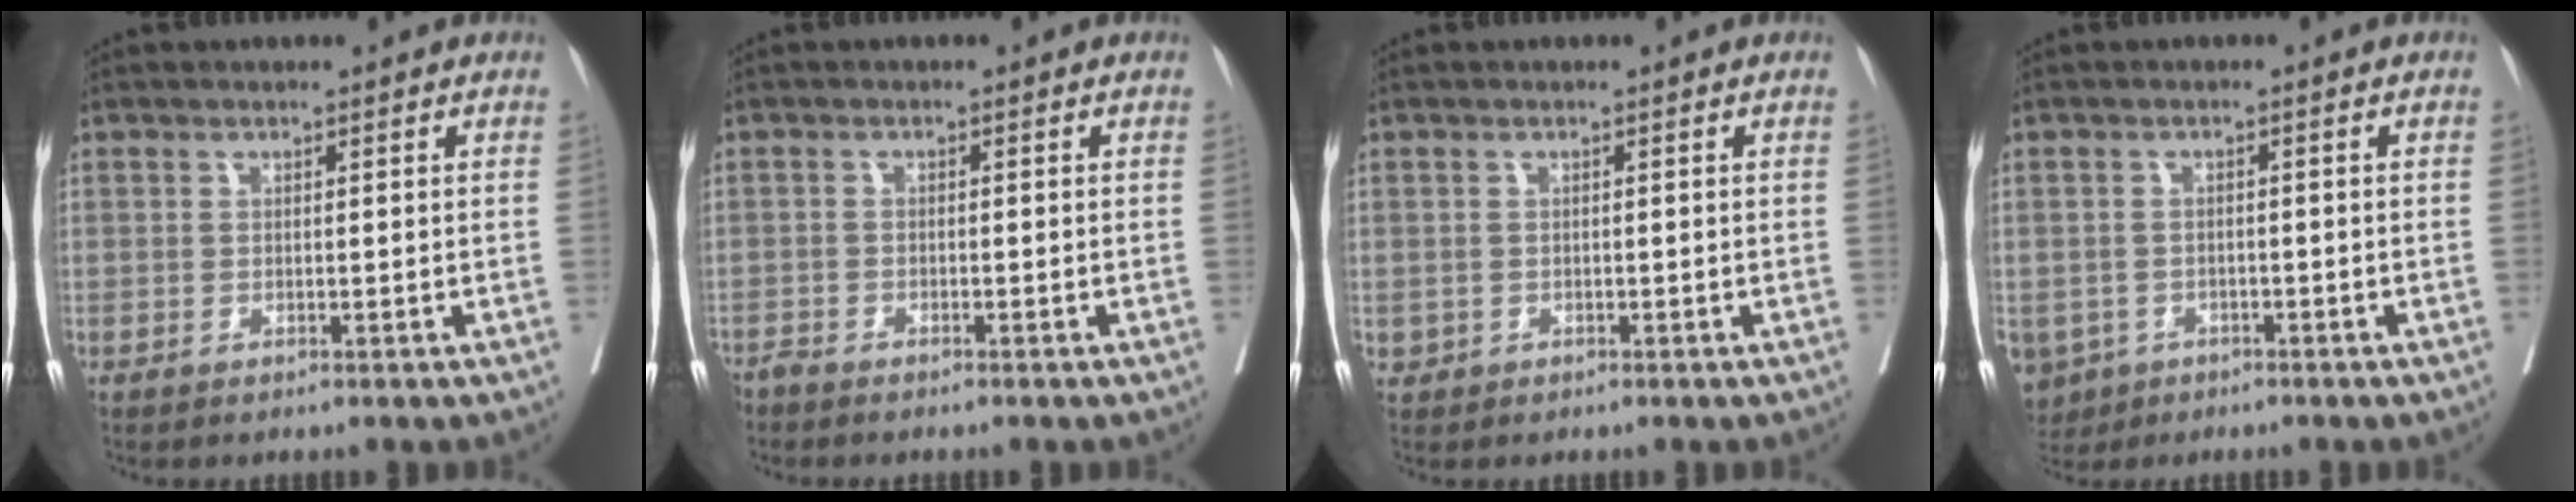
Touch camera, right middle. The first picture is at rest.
{"total": 1.4, "force": [-1.4, 0.0, 0.1], "torque": [-0.002, -0.004, -0.028]}
{"total": 0.7, "force": [-0.1, 0.7, 0.1], "torque": [0.001, 0.003, 0.000]}
{"total": 7.6, "force": [-4.0, 6.1, 2.1], "torque": [-0.060, -0.001, -0.059]}